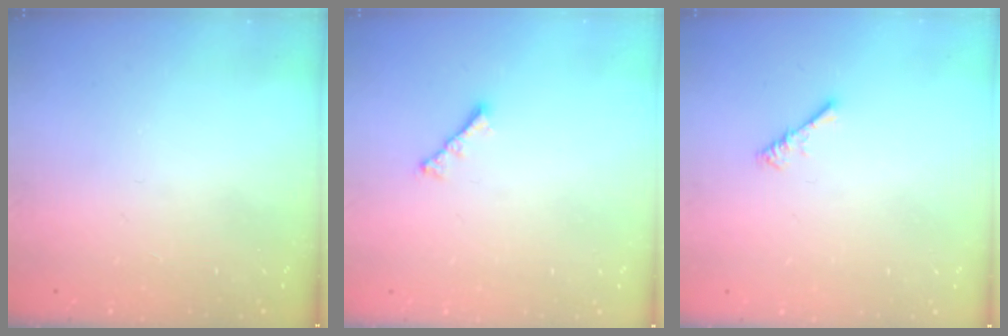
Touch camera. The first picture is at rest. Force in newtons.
{"total": 2.4, "press": 2.3, "slide": 0.6}
{"total": 0.9, "press": 0.9, "slide": 0.3}